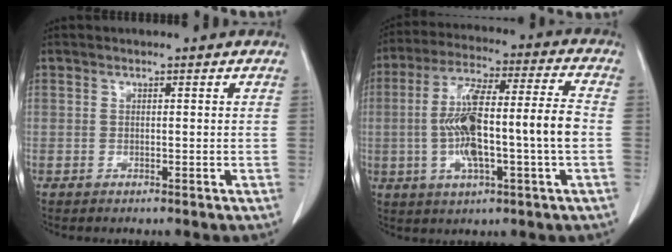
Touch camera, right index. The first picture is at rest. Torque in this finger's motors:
{"motor_torque": [2.14, 0.00, 0.94, 0.21]}